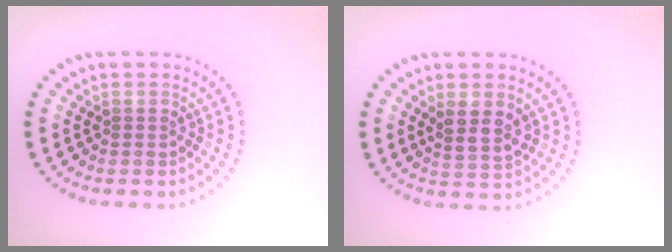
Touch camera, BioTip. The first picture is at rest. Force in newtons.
{"total": 2.2, "press": 1.9, "slide": 1.0}